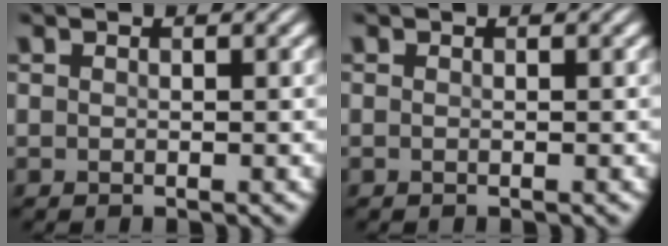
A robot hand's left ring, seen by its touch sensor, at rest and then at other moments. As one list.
[{"total": 0.0}]